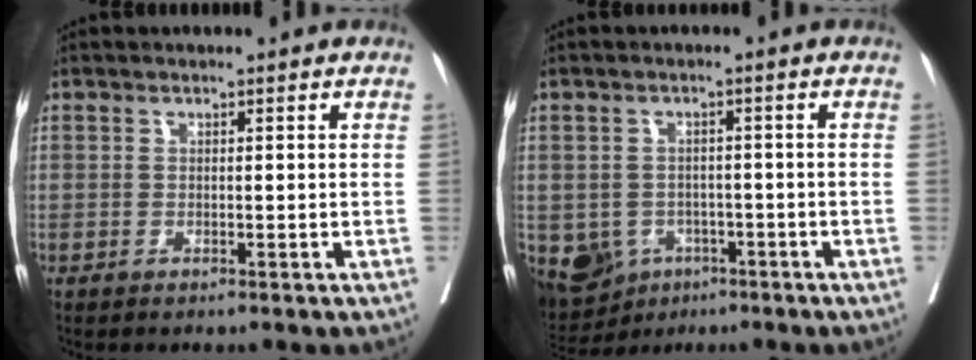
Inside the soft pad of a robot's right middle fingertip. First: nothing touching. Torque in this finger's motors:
{"motor_torque": [0.58, -0.42, 0.04, 0.07]}